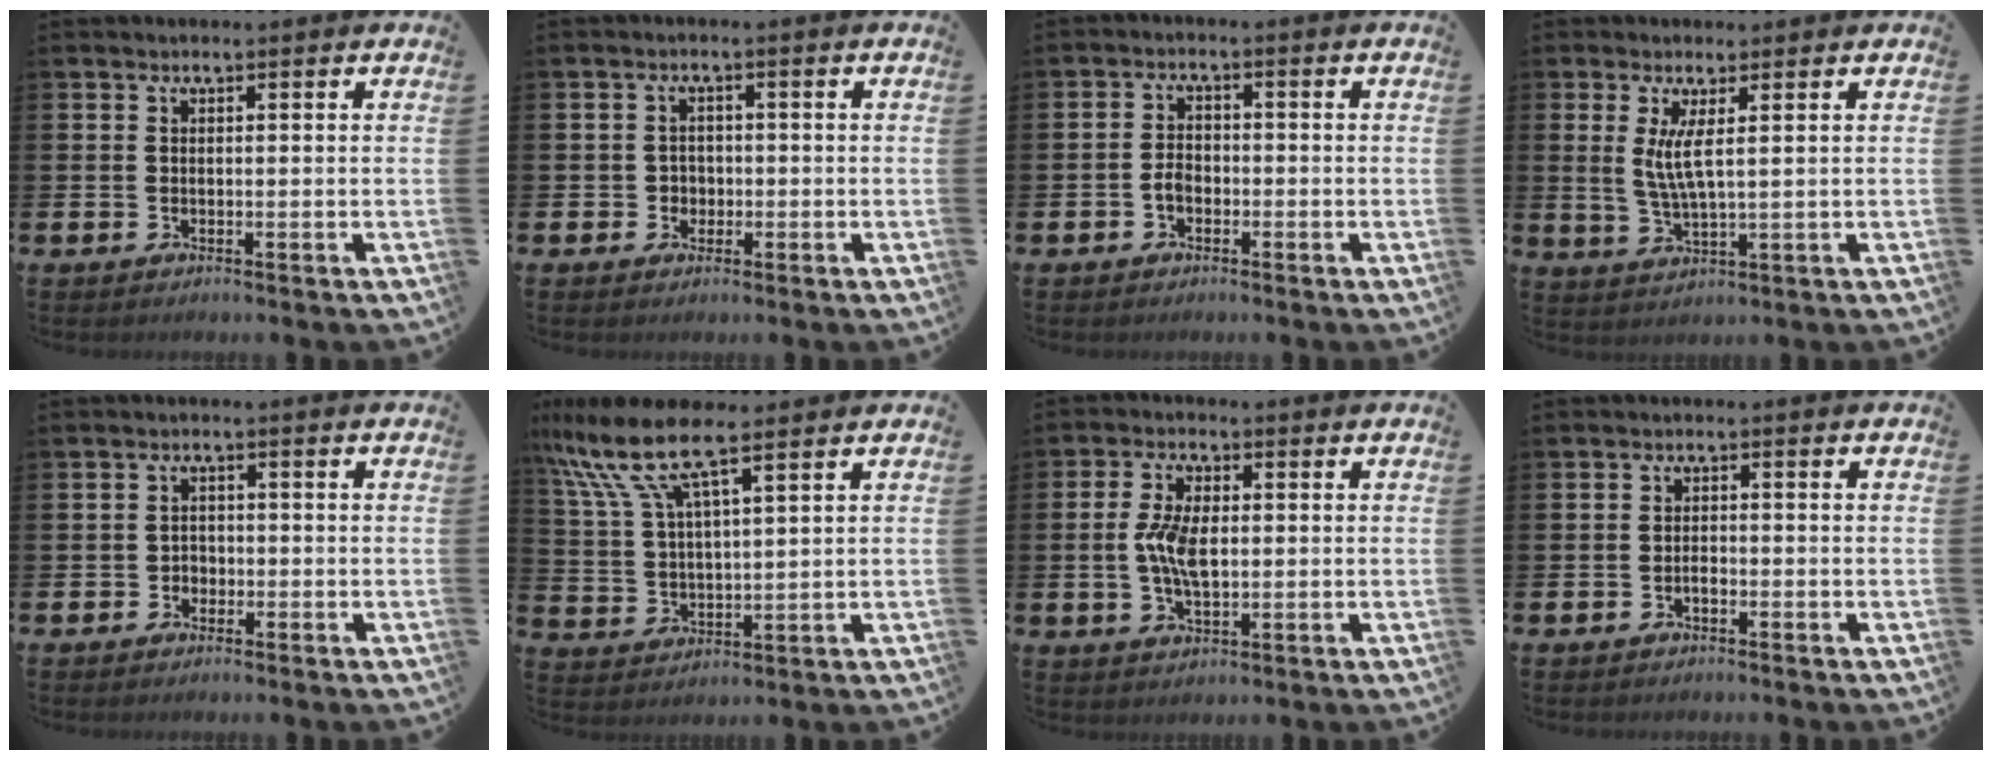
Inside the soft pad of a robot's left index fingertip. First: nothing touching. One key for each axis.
{"total": 1.9, "fx": -0.3, "fy": 1.8, "fz": 0.3, "tx": 0.004, "ty": 0.000, "tz": -0.014}
{"total": 2.1, "fx": -1.0, "fy": 1.5, "fz": 1.2, "tx": -0.014, "ty": 0.001, "tz": -0.022}
{"total": 4.2, "fx": 1.8, "fy": 0.7, "fz": 3.7, "tx": -0.070, "ty": -0.007, "tz": 0.029}
{"total": 1.6, "fx": -0.9, "fy": 1.4, "fz": 0.2, "tx": -0.007, "ty": 0.004, "tz": -0.021}
{"total": 10.6, "fx": 7.9, "fy": 2.7, "fz": 6.5, "tx": -0.155, "ty": -0.021, "tz": 0.139}
{"total": 6.1, "fx": 0.3, "fy": 2.9, "fz": 5.3, "tx": -0.100, "ty": -0.003, "tz": -0.004}
{"total": 1.2, "fx": -0.7, "fy": 0.4, "fz": 0.8, "tx": -0.008, "ty": -0.005, "tz": -0.016}